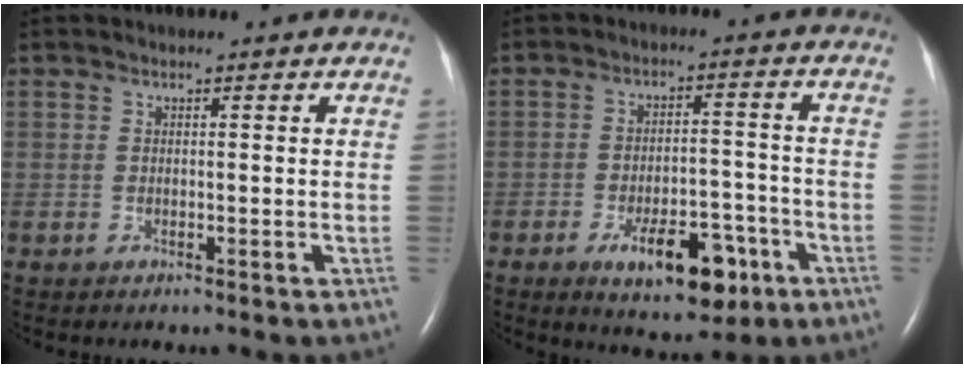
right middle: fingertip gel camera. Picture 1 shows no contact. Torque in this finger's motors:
{"motor_torque": [1.28, -0.86, 0.21, 0.06]}